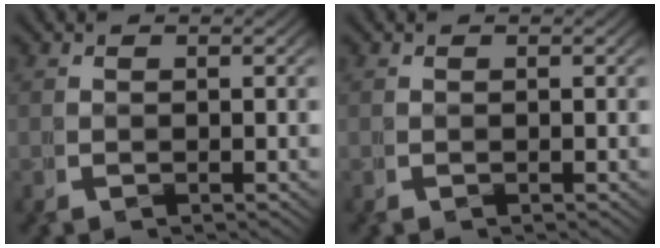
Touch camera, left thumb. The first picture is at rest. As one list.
[{"total": 0.0}]